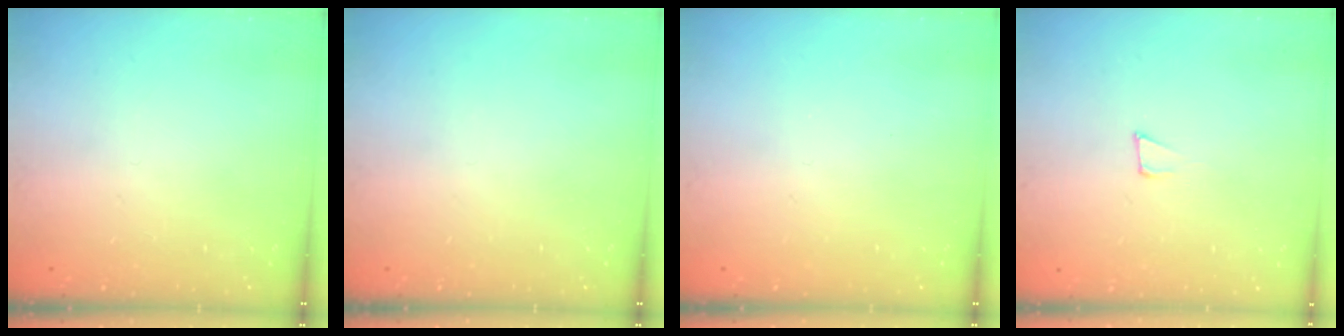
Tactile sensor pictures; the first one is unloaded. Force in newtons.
{"total": 0.0}
{"total": 0.0}
{"total": 4.3, "press": 4.2, "slide": 1.0}